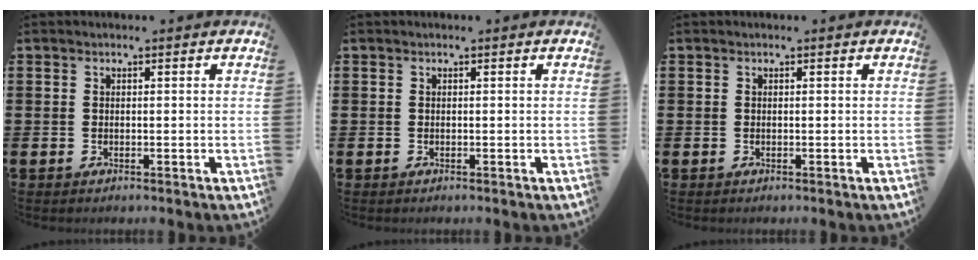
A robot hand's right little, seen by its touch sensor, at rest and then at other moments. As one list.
[{"total": 0.0}, {"total": 0.0}]